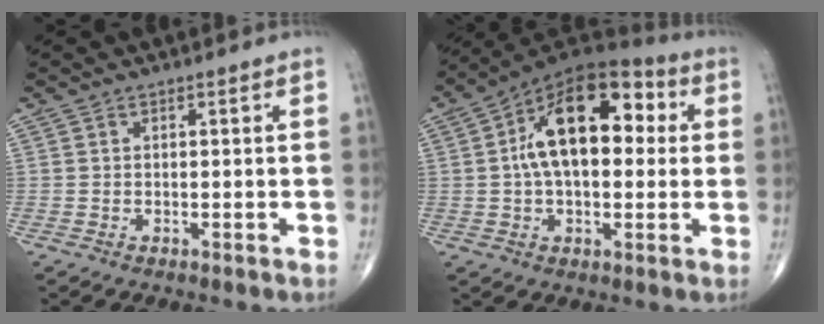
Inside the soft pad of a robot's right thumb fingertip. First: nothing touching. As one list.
[{"total": 18.5, "force": [3.0, 10.3, 15.1], "torque": [-0.217, 0.032, 0.036]}]